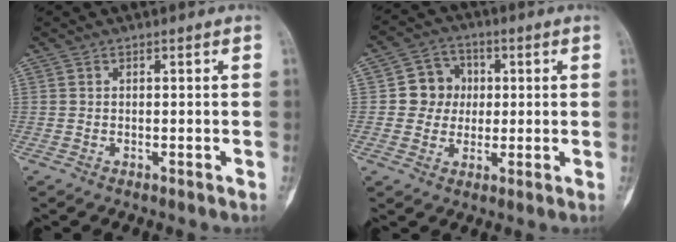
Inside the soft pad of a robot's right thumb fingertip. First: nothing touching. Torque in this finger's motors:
{"motor_torque": [0.64, 0.64, 0.05, -0.35, 0.04]}